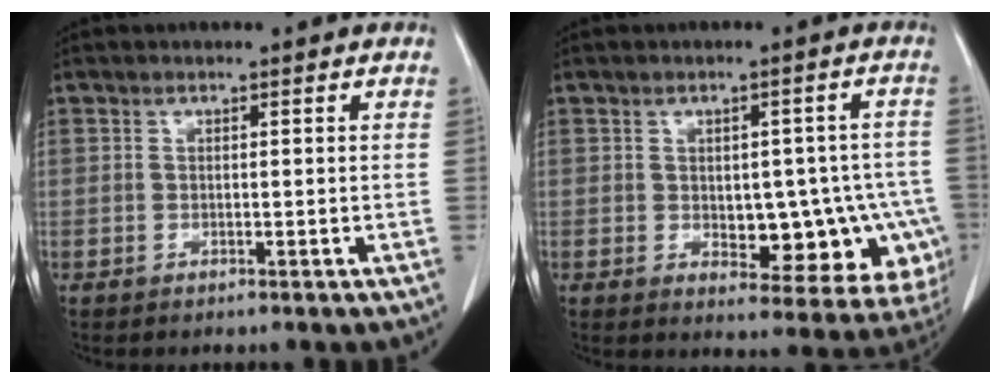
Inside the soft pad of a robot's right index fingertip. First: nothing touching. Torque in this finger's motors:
{"motor_torque": [0.24, 0.08, 0.19, 0.01]}